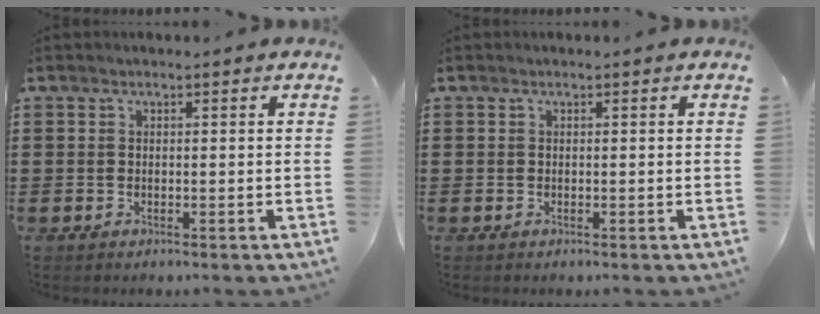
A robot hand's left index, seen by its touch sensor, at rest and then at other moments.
{"total": 0.0}